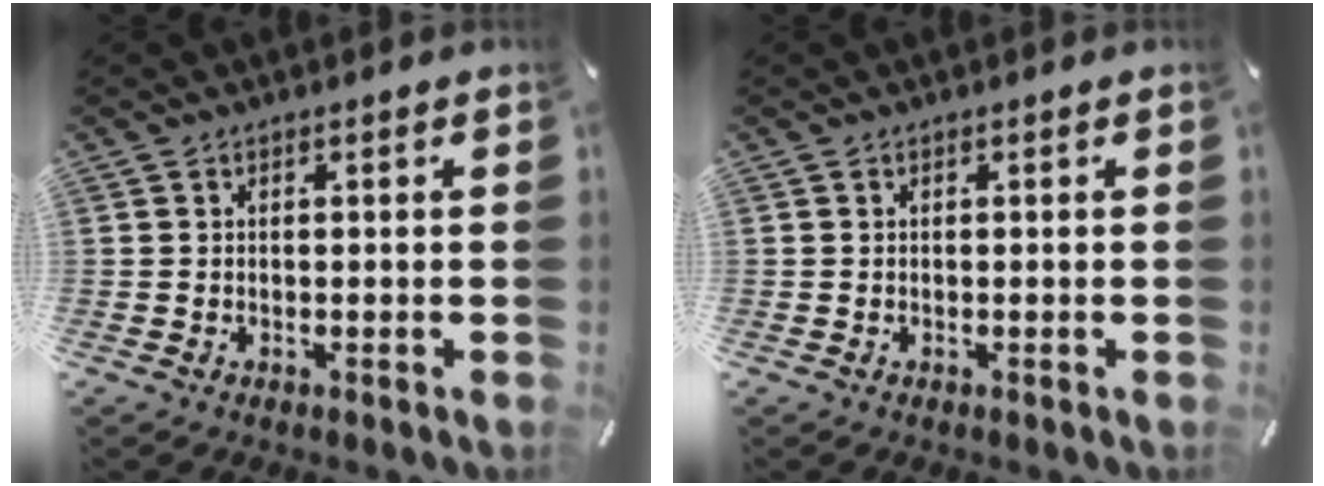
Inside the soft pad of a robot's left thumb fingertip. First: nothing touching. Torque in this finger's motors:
{"motor_torque": [0.00, 0.00, 0.00, 0.00, 0.00]}